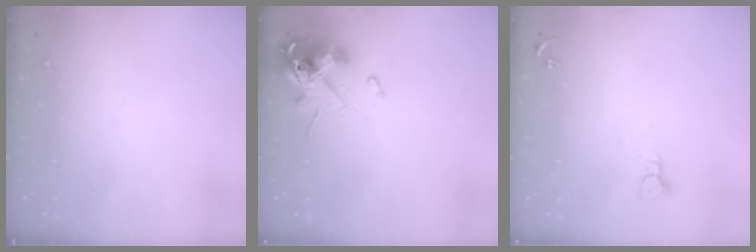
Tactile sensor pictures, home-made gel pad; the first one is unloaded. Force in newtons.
{"total": 12.4, "press": 12.3, "slide": 1.1}
{"total": 2.1, "press": 2.1, "slide": 0.2}